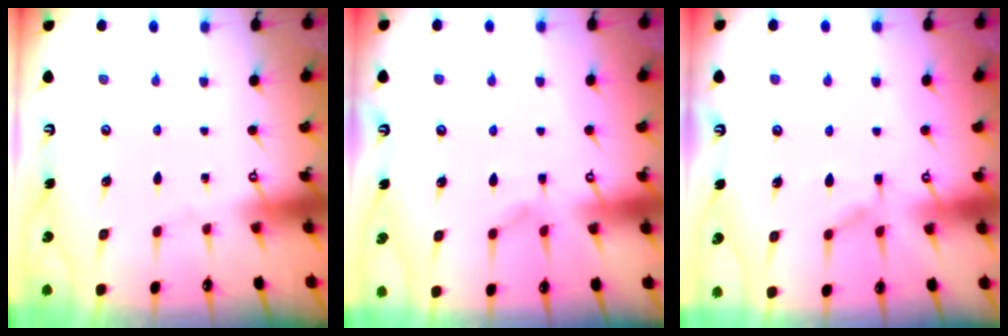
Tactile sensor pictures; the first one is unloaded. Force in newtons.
{"total": 4.1, "press": 4.1, "slide": 0.4}
{"total": 6.1, "press": 6.1, "slide": 0.7}